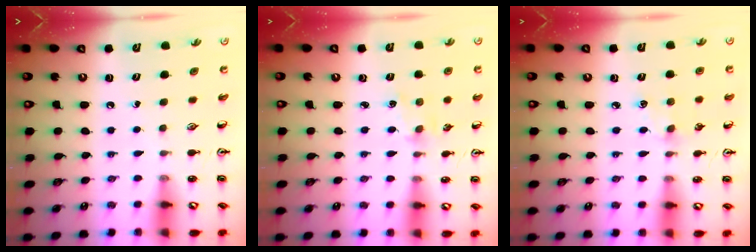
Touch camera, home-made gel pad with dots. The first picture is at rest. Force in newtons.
{"total": 2.5, "press": 2.4, "slide": 0.3}
{"total": 5.4, "press": 5.4, "slide": 0.7}